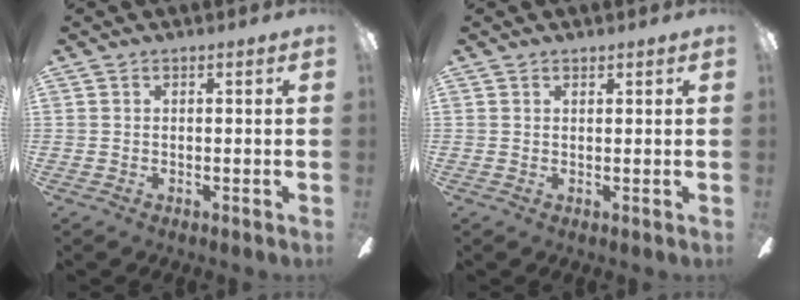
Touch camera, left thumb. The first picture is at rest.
{"total": 0.8, "force": [0.7, 0.4, 0.2], "torque": [0.003, -0.003, 0.011]}